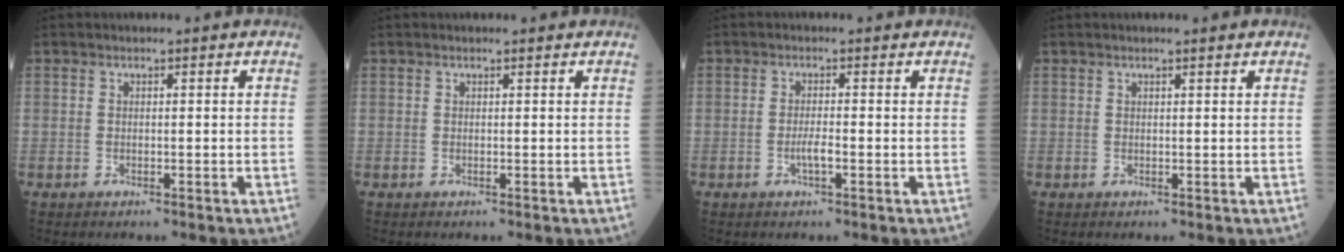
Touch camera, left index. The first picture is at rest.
{"total": 0.0}
{"total": 1.7, "force": [-0.8, 0.2, 1.5], "torque": [-0.030, -0.004, -0.014]}
{"total": 1.1, "force": [0.9, -0.2, 0.6], "torque": [-0.012, 0.005, 0.017]}